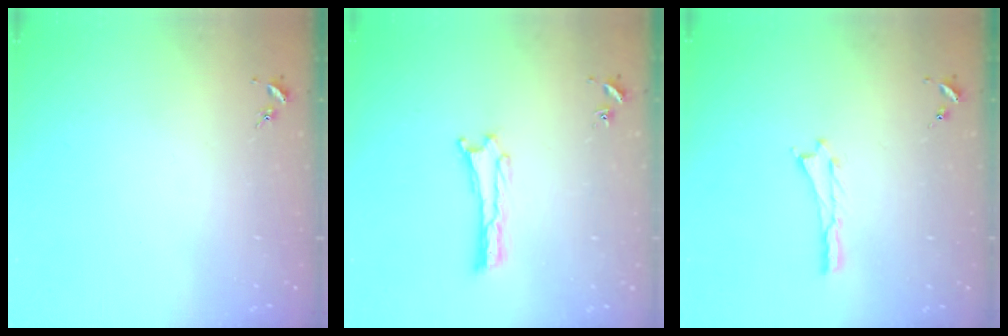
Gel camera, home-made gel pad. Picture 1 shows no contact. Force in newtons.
{"total": 0.0}
{"total": 0.0}